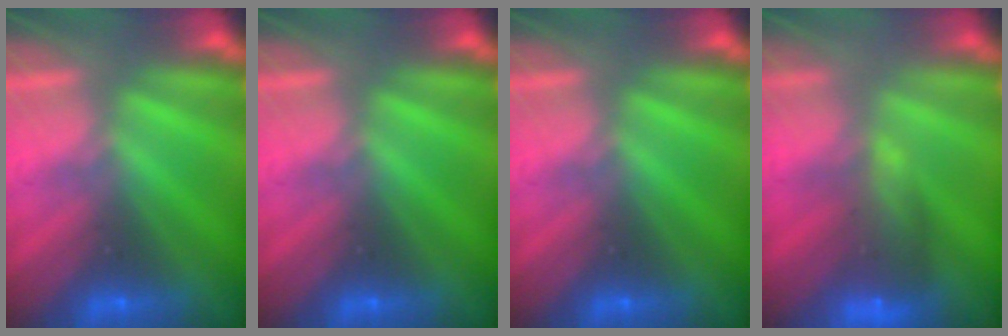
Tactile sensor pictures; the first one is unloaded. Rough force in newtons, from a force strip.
{"total": 0.0}
{"total": 0.0}
{"total": 8.0}